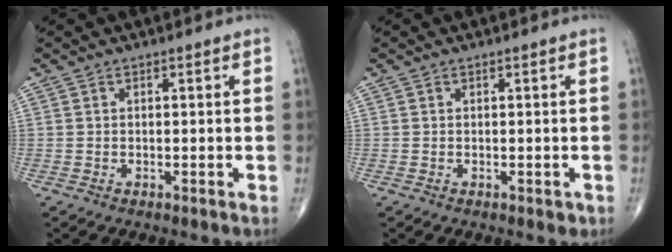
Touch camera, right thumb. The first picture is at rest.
{"total": 0.8, "force": [0.0, 0.5, 0.6], "torque": [-0.004, 0.000, 0.002]}